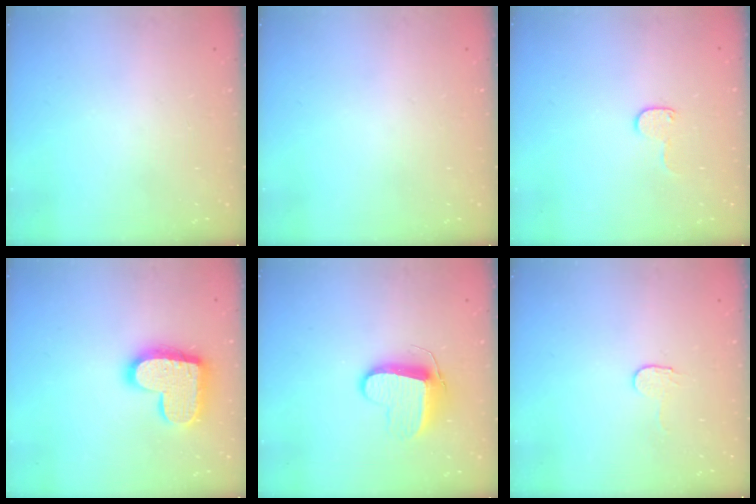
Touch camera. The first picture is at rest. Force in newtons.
{"total": 0.0}
{"total": 5.6, "press": 5.5, "slide": 0.5}
{"total": 16.3, "press": 16.3, "slide": 1.3}
{"total": 9.4, "press": 9.4, "slide": 0.2}
{"total": 2.9, "press": 2.9, "slide": 0.3}